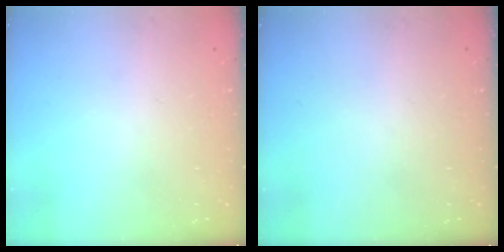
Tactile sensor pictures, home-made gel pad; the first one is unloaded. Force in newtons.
{"total": 0.0}